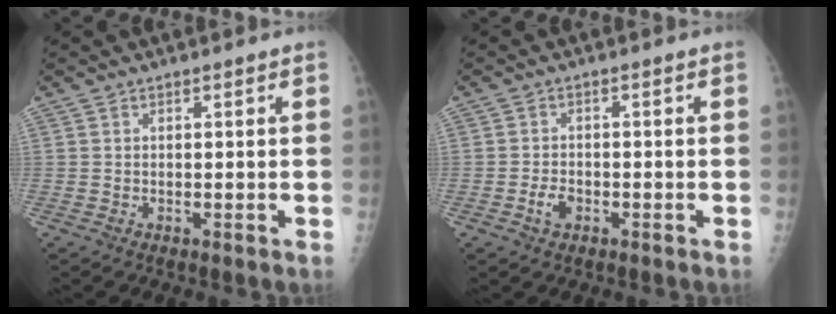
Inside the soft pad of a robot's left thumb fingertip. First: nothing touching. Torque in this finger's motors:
{"motor_torque": [-0.52, 0.49, 0.21, 0.13, 0.03]}